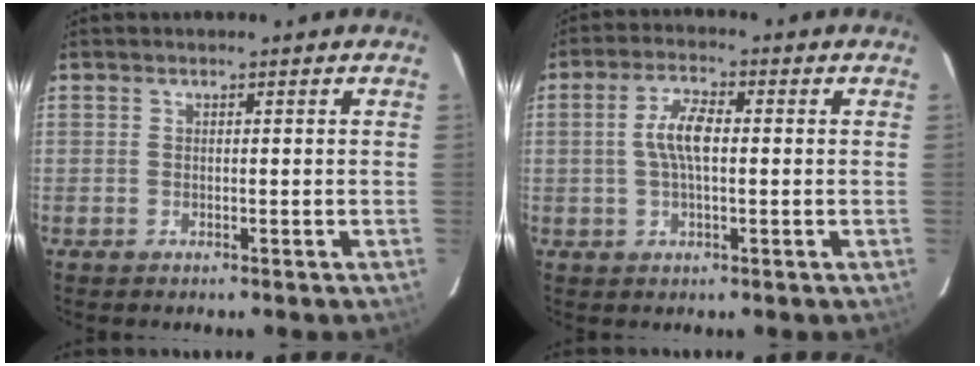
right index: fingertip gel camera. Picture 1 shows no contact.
{"total": 5.8, "force": [0.2, 2.0, 5.4], "torque": [-0.108, 0.011, 0.003]}